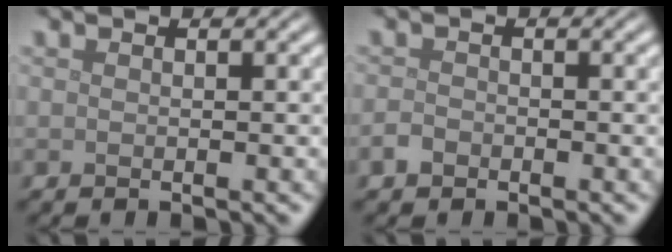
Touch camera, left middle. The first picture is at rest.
{"total": 1.1, "force": [-0.7, 0.8, 0.4], "torque": [-0.006, 0.000, -0.016]}